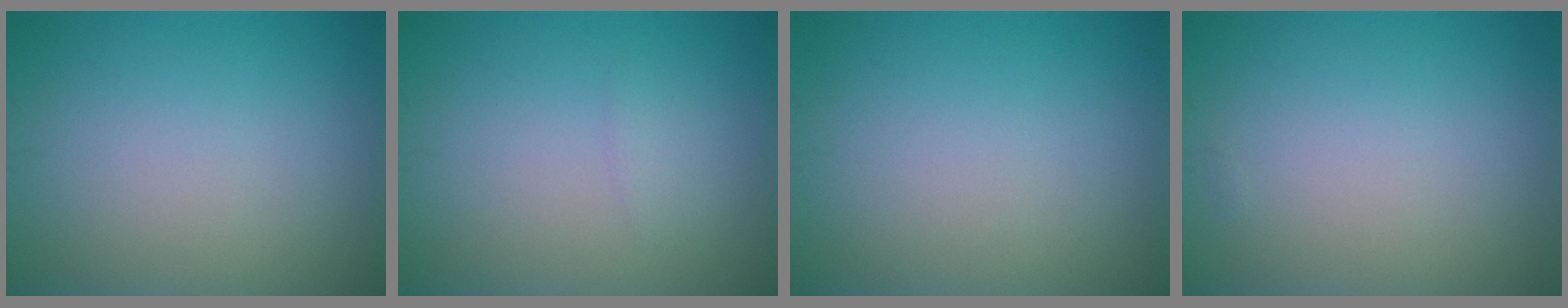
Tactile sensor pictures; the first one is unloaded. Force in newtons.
{"total": 0.8, "press": 0.8, "slide": 0.1}
{"total": 0.0}
{"total": 0.0}